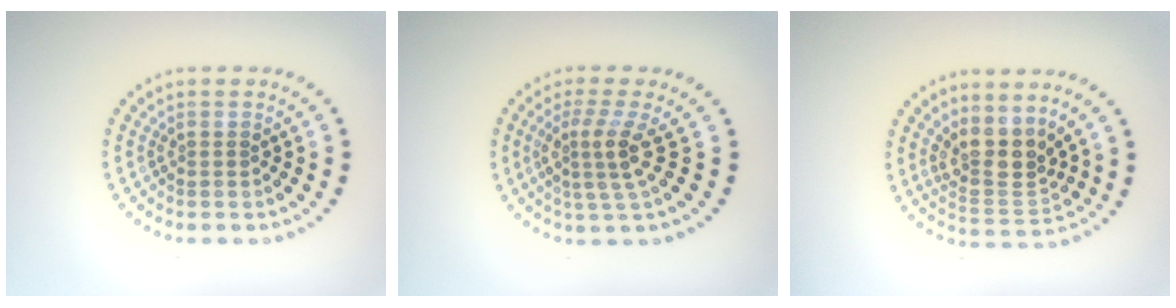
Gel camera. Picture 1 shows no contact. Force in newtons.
{"total": 3.1, "press": 2.2, "slide": 2.2}
{"total": 3.6, "press": 2.8, "slide": 2.2}